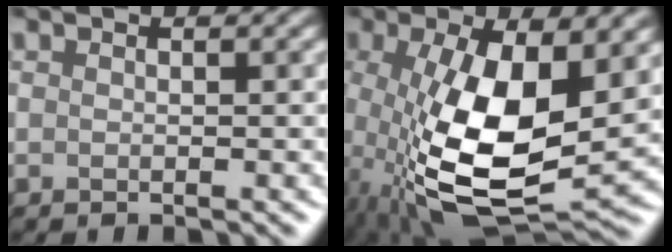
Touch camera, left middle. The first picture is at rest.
{"total": 10.0, "force": [-1.0, 3.8, 9.2], "torque": [-0.204, -0.016, -0.005]}